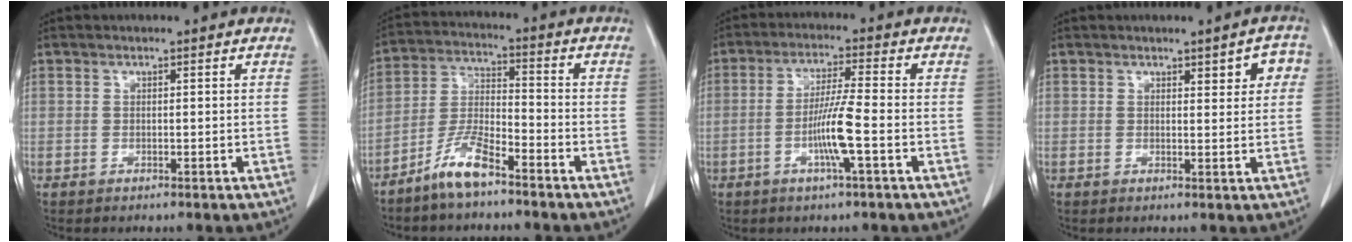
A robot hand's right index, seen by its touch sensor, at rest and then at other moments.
{"total": 7.6, "force": [-5.7, 1.5, 4.8], "torque": [-0.104, -0.006, -0.117]}
{"total": 7.0, "force": [-2.1, -0.5, 6.6], "torque": [-0.130, -0.003, -0.042]}
{"total": 3.8, "force": [1.6, 1.3, 3.2], "torque": [-0.032, 0.008, 0.017]}